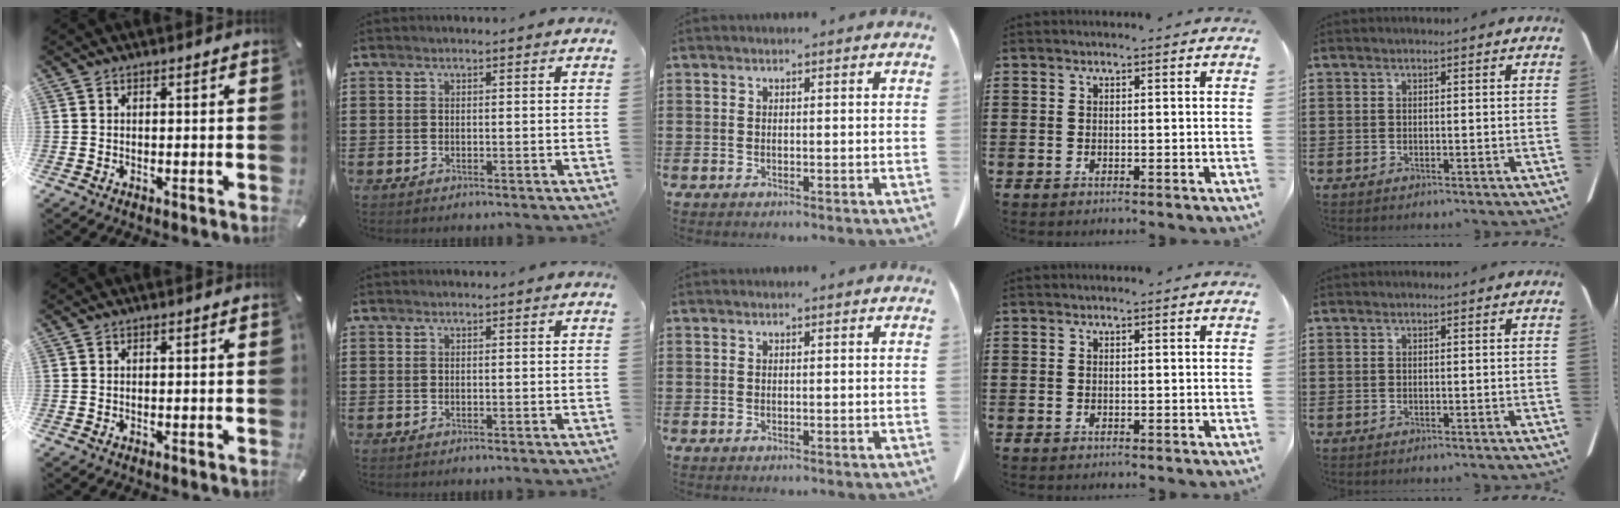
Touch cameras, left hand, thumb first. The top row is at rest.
{}